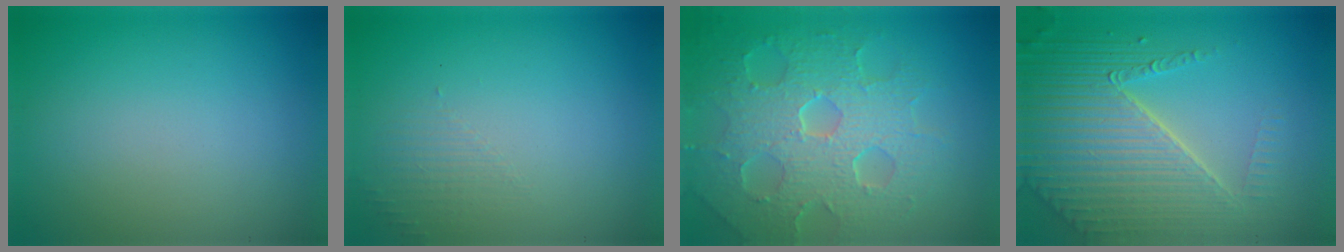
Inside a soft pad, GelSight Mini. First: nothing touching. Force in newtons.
{"total": 1.3, "press": 0.1, "slide": 1.3}
{"total": 8.3, "press": 5.7, "slide": 6.0}
{"total": 7.0, "press": 5.4, "slide": 4.4}